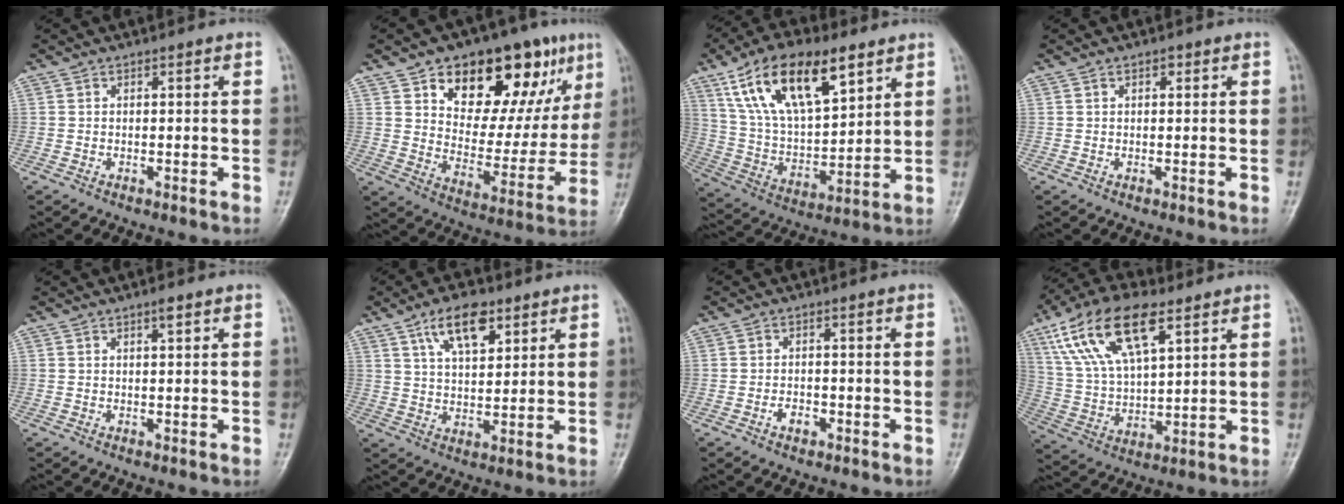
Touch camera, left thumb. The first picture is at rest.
{"total": 22.9, "force": [11.6, 12.0, 15.6], "torque": [-0.165, -0.029, 0.179]}
{"total": 20.2, "force": [10.8, 9.0, 14.6], "torque": [-0.234, -0.028, 0.202]}
{"total": 1.2, "force": [0.5, 0.7, 0.8], "torque": [-0.009, 0.001, 0.006]}
{"total": 1.4, "force": [0.8, 0.3, 1.1], "torque": [-0.016, -0.001, 0.012]}
{"total": 9.5, "force": [5.1, 4.4, 6.6], "torque": [-0.098, -0.021, 0.093]}
{"total": 2.4, "force": [-1.2, 1.5, 1.4], "torque": [-0.020, 0.010, -0.020]}
{"total": 17.7, "force": [8.9, 7.7, 13.2], "torque": [-0.240, -0.013, 0.168]}